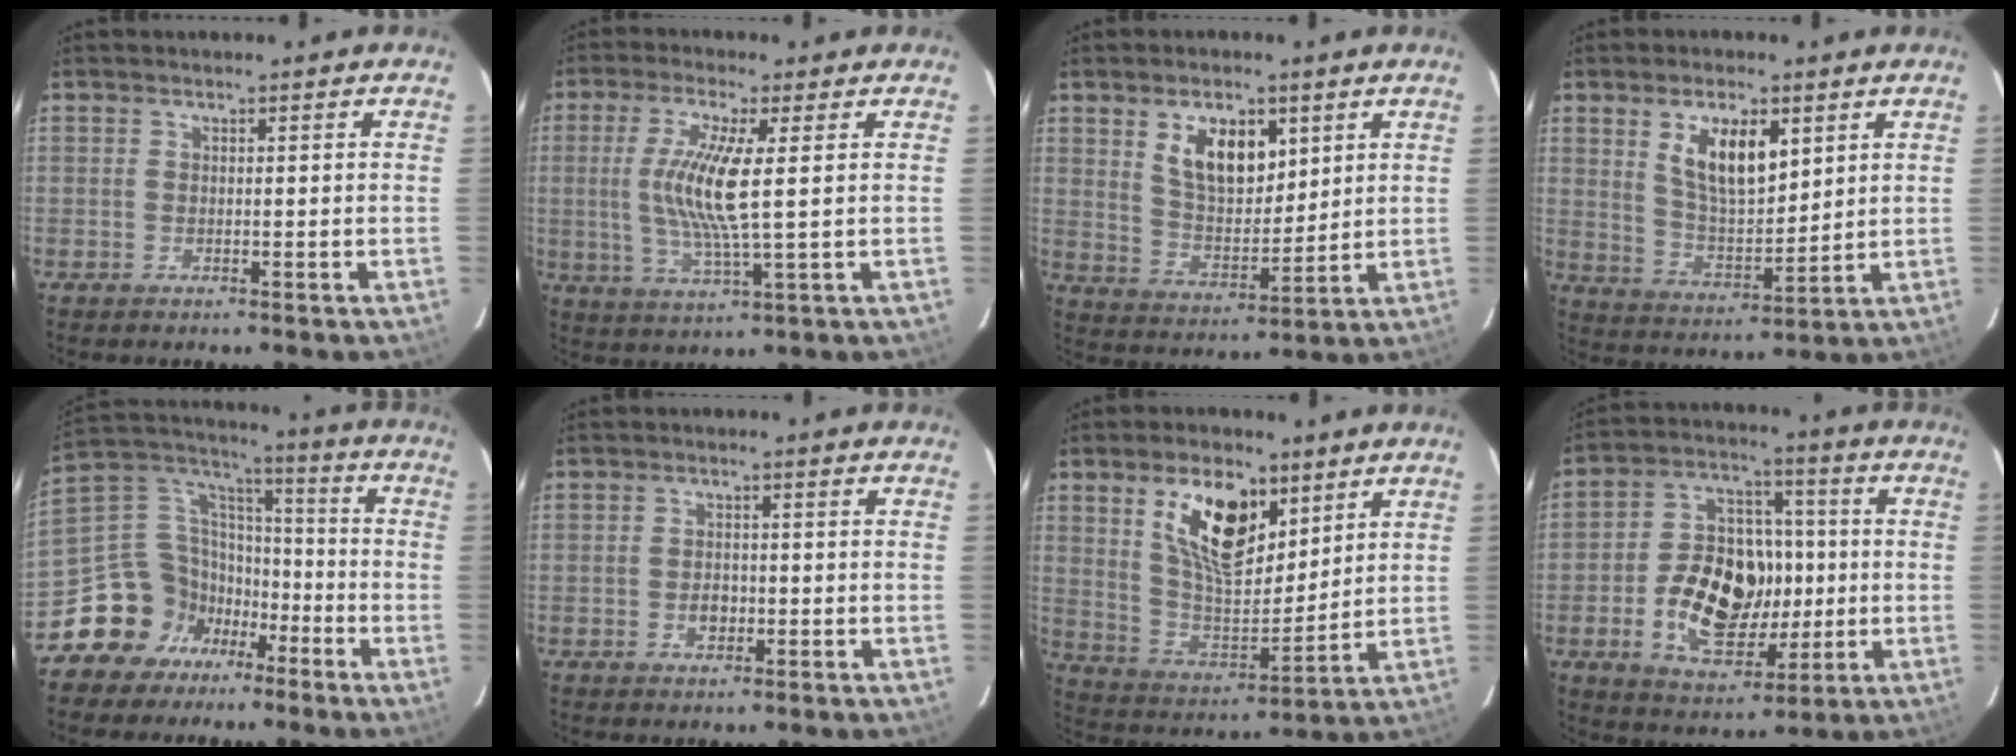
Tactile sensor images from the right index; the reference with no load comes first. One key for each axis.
{"total": 10.3, "fx": 1.3, "fy": 0.9, "fz": 10.2, "tx": -0.204, "ty": -0.008, "tz": 0.027}
{"total": 10.5, "fx": 4.7, "fy": 5.6, "fz": 7.5, "tx": -0.130, "ty": 0.006, "tz": 0.096}
{"total": 10.6, "fx": 4.7, "fy": 4.6, "fz": 8.4, "tx": -0.153, "ty": 0.002, "tz": 0.097}
{"total": 13.9, "fx": -8.8, "fy": 10.3, "fz": 3.3, "tx": -0.083, "ty": 0.057, "tz": -0.152}
{"total": 2.6, "fx": -0.8, "fy": 1.9, "fz": 1.5, "tx": -0.026, "ty": 0.004, "tz": -0.012}
{"total": 15.3, "fx": 7.5, "fy": 7.5, "fz": 11.0, "tx": -0.195, "ty": 0.006, "tz": 0.148}
{"total": 16.9, "fx": -2.5, "fy": 11.1, "fz": 12.5, "tx": -0.246, "ty": 0.024, "tz": -0.027}